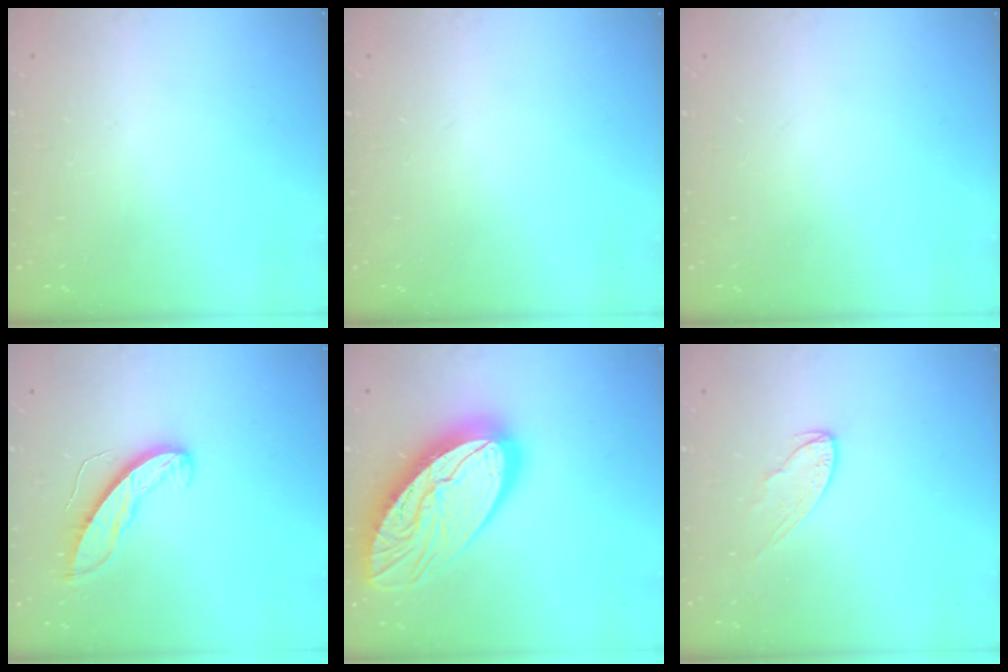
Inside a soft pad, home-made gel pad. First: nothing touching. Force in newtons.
{"total": 0.0}
{"total": 0.0}
{"total": 9.0, "press": 9.0, "slide": 0.3}
{"total": 24.2, "press": 24.1, "slide": 2.4}
{"total": 6.5, "press": 6.5, "slide": 0.1}